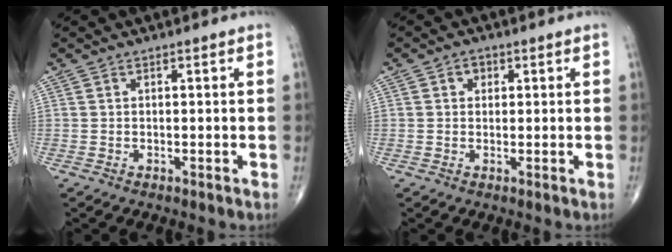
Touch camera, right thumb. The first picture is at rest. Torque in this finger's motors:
{"motor_torque": [0.33, 0.43, 0.40, 0.18, 0.01]}